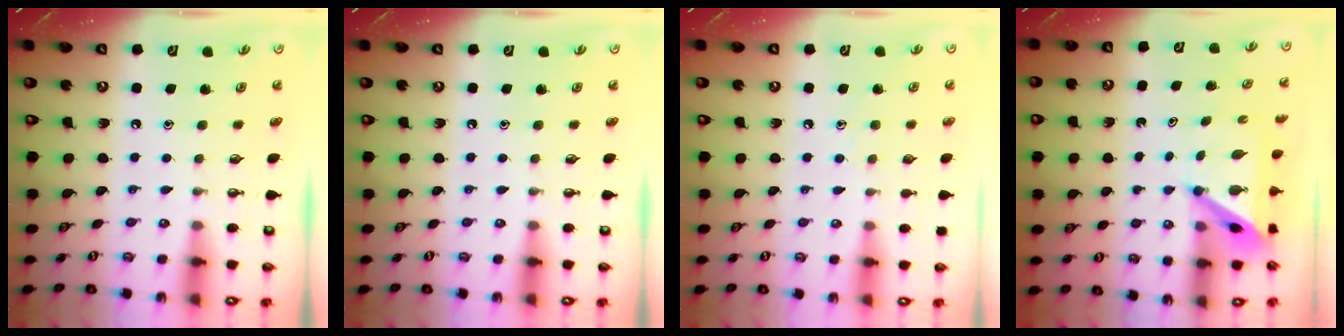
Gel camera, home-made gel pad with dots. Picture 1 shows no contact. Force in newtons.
{"total": 0.0}
{"total": 5.5, "press": 5.5, "slide": 0.6}
{"total": 6.0, "press": 5.9, "slide": 0.6}